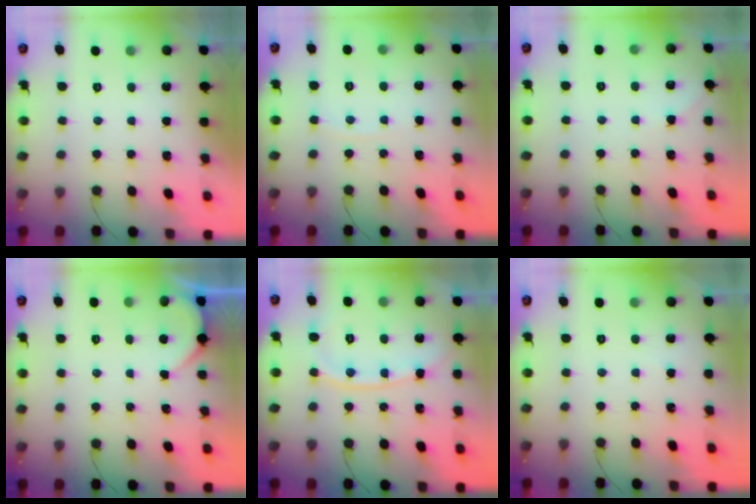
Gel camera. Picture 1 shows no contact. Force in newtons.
{"total": 3.5, "press": 3.4, "slide": 0.5}
{"total": 2.7, "press": 2.7, "slide": 0.4}
{"total": 1.8, "press": 1.8, "slide": 0.2}
{"total": 10.8, "press": 10.7, "slide": 1.4}
{"total": 1.5, "press": 1.5, "slide": 0.2}